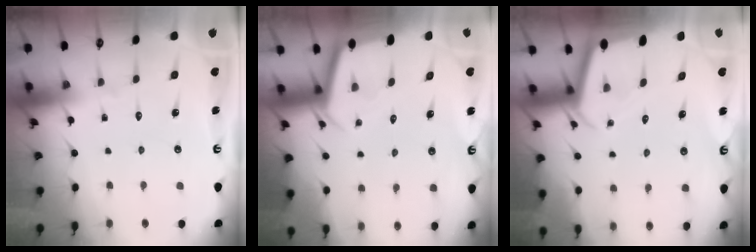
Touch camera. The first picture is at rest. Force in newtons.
{"total": 2.3, "press": 2.3, "slide": 0.1}
{"total": 2.0, "press": 2.0, "slide": 0.2}